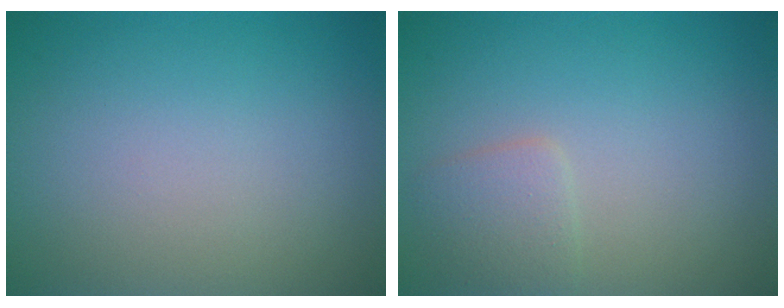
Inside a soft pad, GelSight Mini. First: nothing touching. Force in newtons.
{"total": 1.8, "press": 1.8, "slide": 0.0}